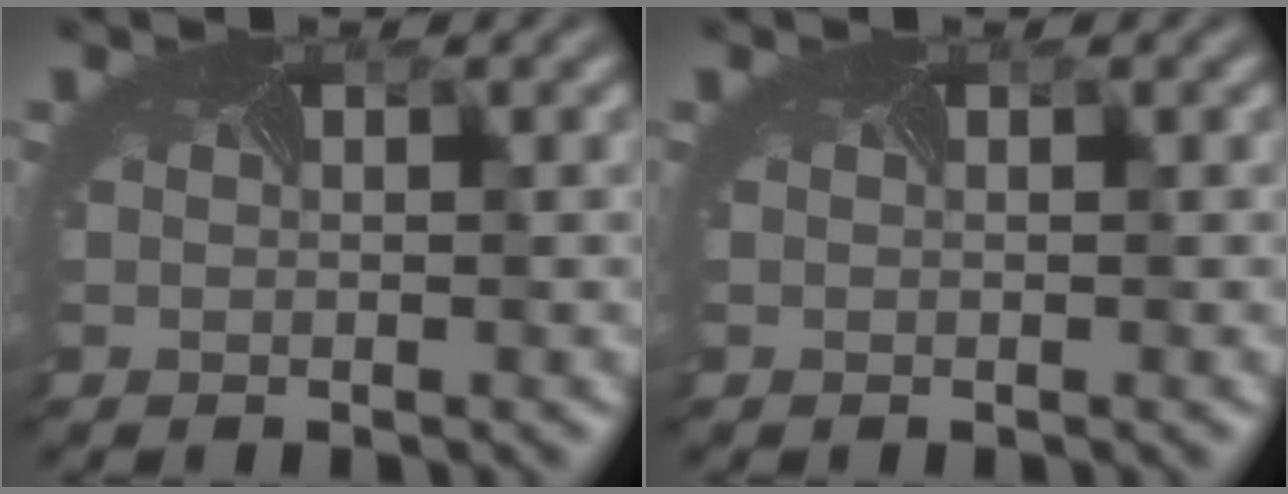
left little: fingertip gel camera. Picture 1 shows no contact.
{"total": 0.0}